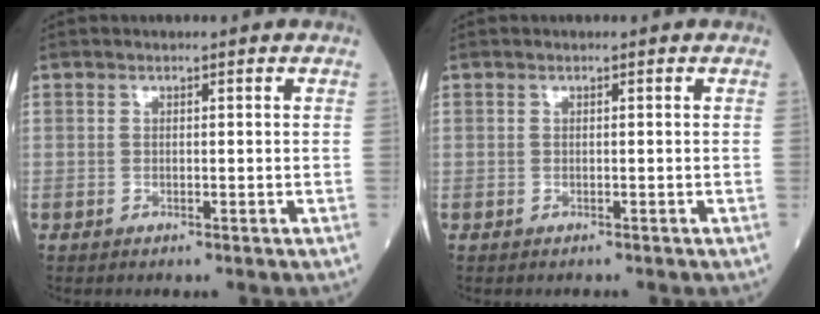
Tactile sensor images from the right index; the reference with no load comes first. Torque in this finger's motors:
{"motor_torque": [0.01, -0.02, -0.06, 0.01]}